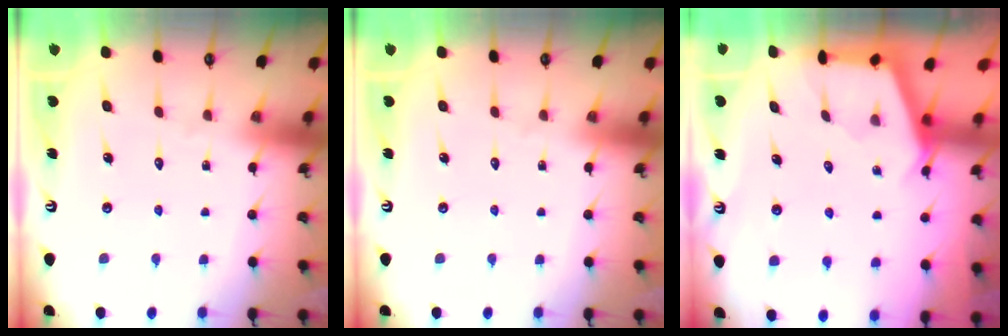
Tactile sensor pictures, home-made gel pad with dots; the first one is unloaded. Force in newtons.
{"total": 0.0}
{"total": 2.9, "press": 2.9, "slide": 0.3}